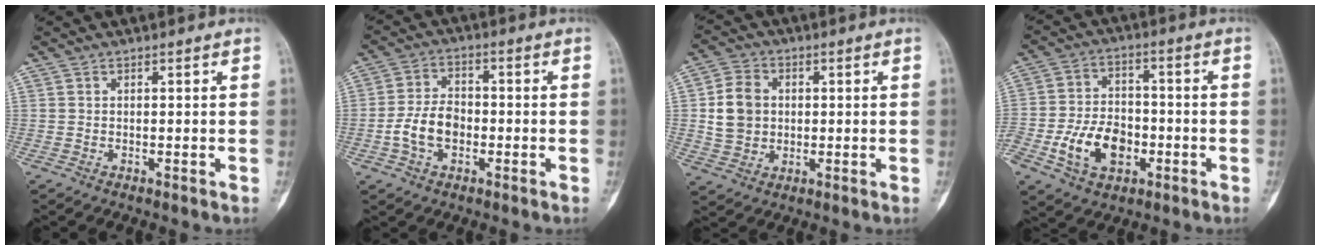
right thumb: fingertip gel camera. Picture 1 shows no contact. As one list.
[{"total": 7.7, "force": [-1.9, 5.1, 5.4], "torque": [-0.095, 0.022, -0.042]}, {"total": 8.7, "force": [0.7, 7.2, 4.8], "torque": [-0.072, 0.006, 0.015]}, {"total": 12.1, "force": [-4.0, 8.2, 7.9], "torque": [-0.128, 0.023, -0.069]}]